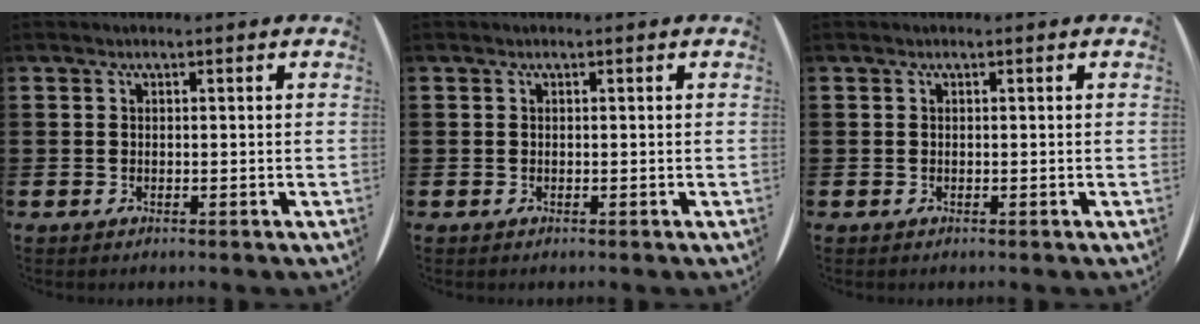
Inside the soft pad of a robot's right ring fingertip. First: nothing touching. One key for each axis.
{"total": 0.0}
{"total": 0.0}